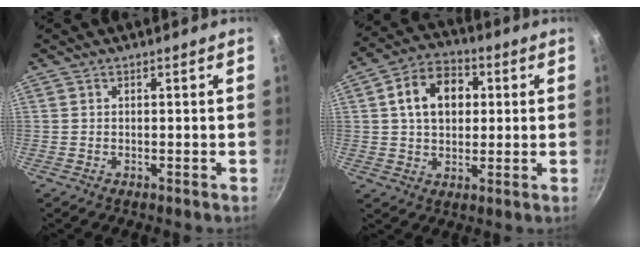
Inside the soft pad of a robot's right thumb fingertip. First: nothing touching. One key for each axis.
{"total": 11.5, "fx": 2.3, "fy": 8.4, "fz": 7.5, "tx": -0.096, "ty": 0.014, "tz": 0.026}